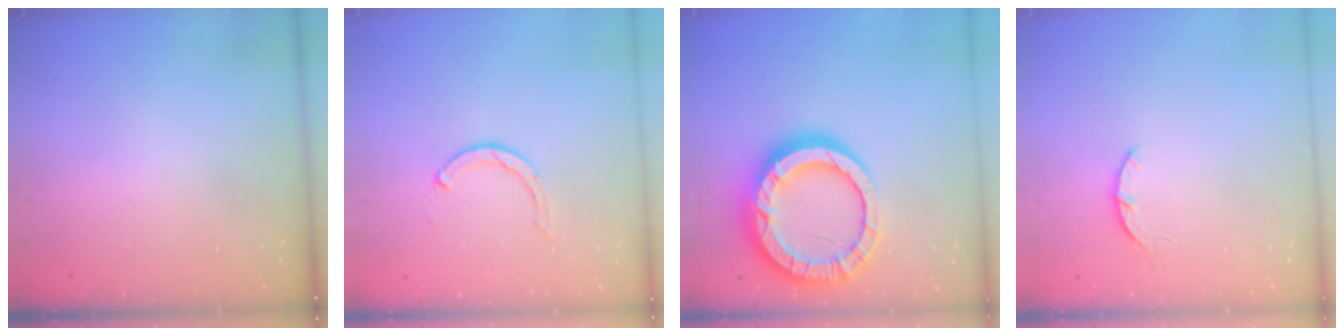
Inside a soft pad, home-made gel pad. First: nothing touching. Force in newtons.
{"total": 2.3, "press": 2.3, "slide": 0.4}
{"total": 21.0, "press": 20.9, "slide": 2.2}
{"total": 2.9, "press": 2.8, "slide": 0.5}